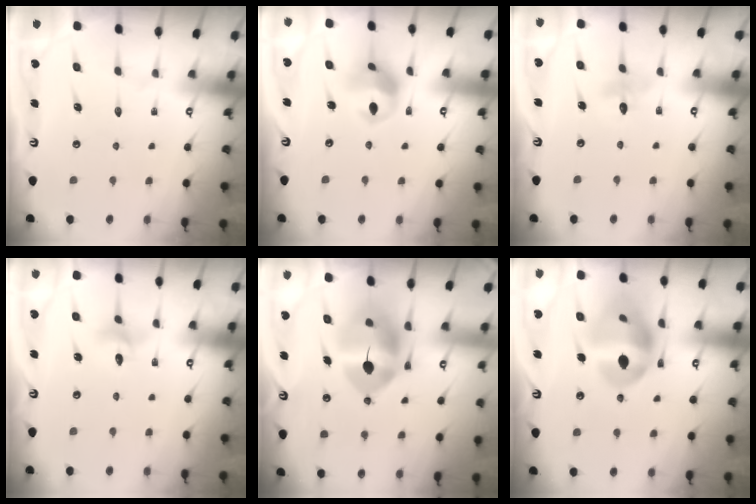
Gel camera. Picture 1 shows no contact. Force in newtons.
{"total": 10.2, "press": 10.1, "slide": 1.0}
{"total": 3.9, "press": 3.8, "slide": 0.4}
{"total": 3.4, "press": 3.4, "slide": 0.3}
{"total": 11.9, "press": 11.7, "slide": 2.1}
{"total": 17.3, "press": 17.2, "slide": 1.9}